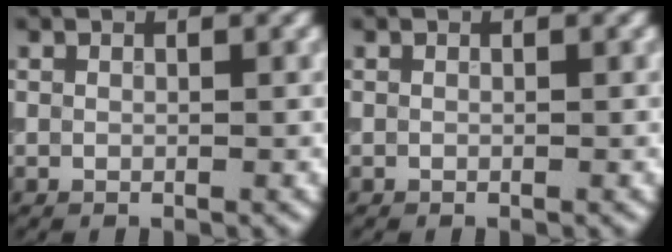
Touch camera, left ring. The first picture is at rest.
{"total": 0.0}